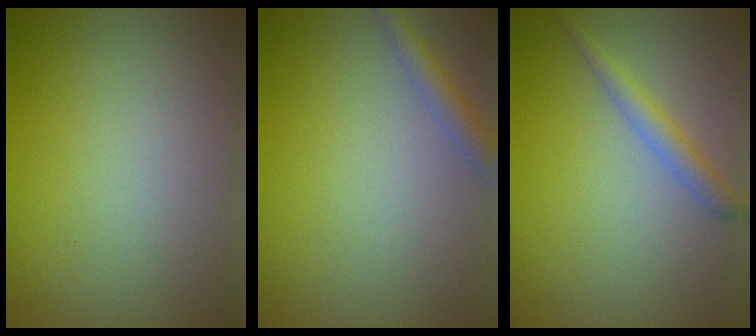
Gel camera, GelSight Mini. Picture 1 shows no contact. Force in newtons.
{"total": 2.4, "press": 2.4, "slide": 0.1}
{"total": 2.2, "press": 2.2, "slide": 0.1}